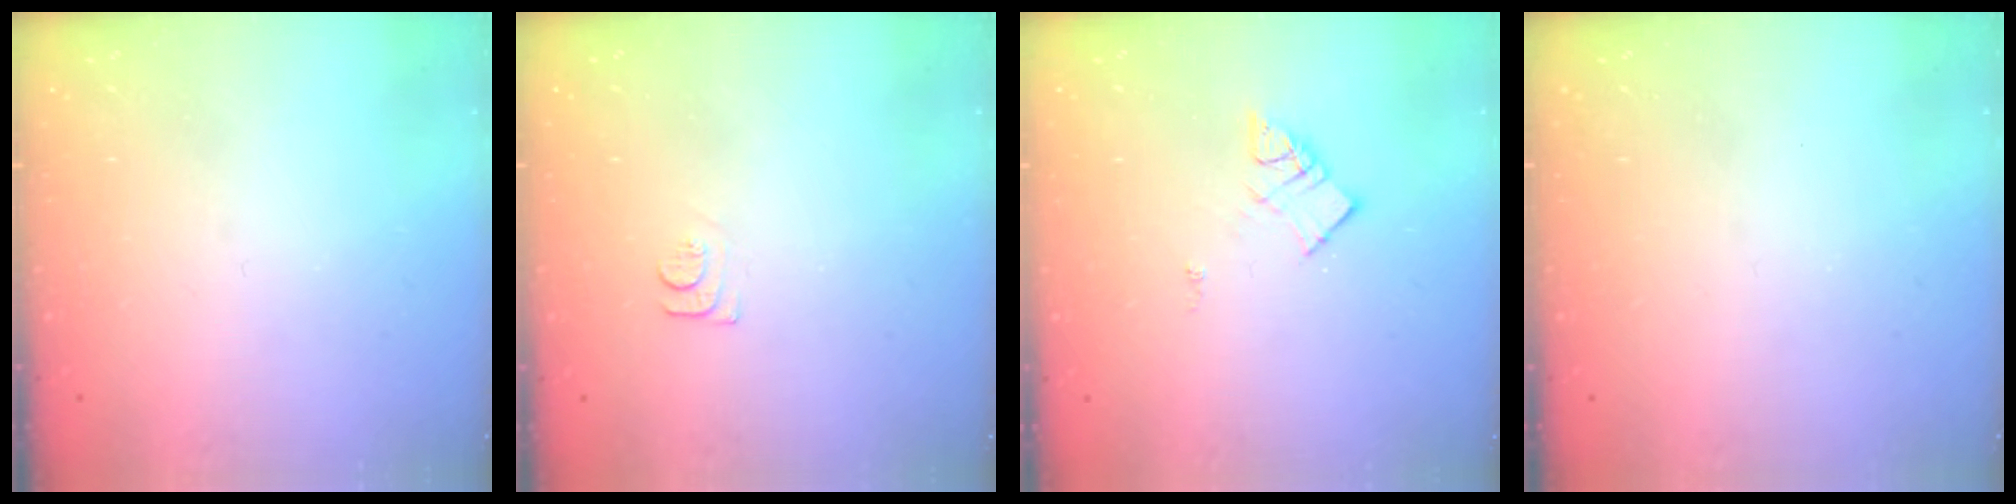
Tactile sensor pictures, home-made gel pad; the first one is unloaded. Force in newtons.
{"total": 5.9, "press": 5.8, "slide": 0.7}
{"total": 6.9, "press": 6.9, "slide": 0.3}
{"total": 0.0}